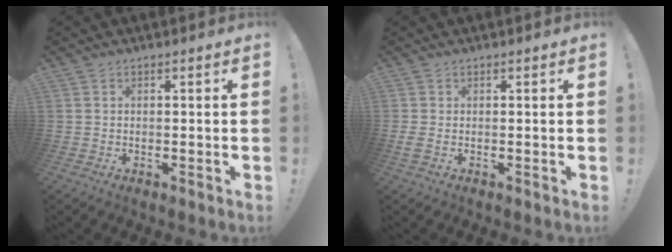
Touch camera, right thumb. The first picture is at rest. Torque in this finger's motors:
{"motor_torque": [0.32, 0.24, -0.07, 0.03, 0.02]}